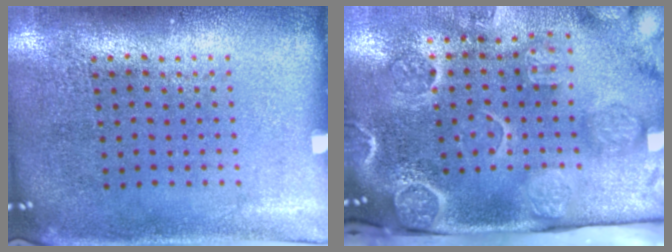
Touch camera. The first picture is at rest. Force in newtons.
{"total": 4.7, "press": 3.6, "slide": 3.0}